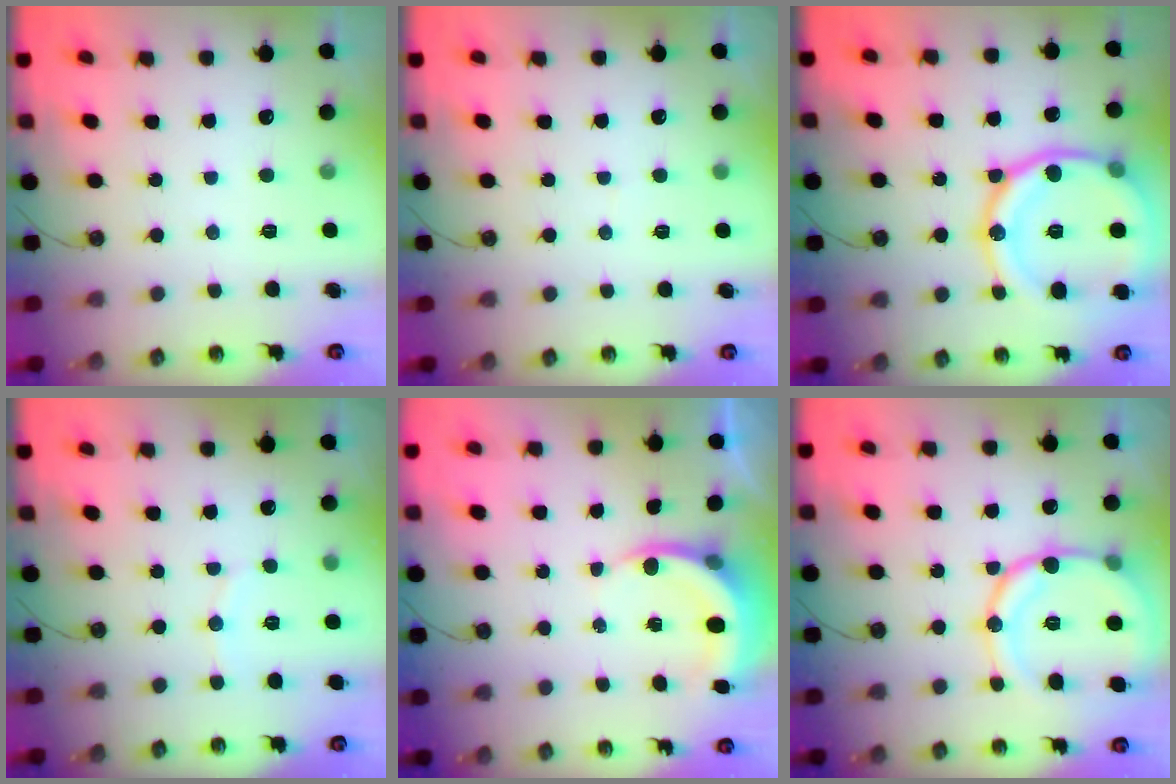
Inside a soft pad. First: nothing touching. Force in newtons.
{"total": 1.8, "press": 1.7, "slide": 0.1}
{"total": 21.9, "press": 21.8, "slide": 2.3}
{"total": 5.0, "press": 4.9, "slide": 1.0}
{"total": 4.6, "press": 4.6, "slide": 0.4}
{"total": 16.9, "press": 16.8, "slide": 1.9}